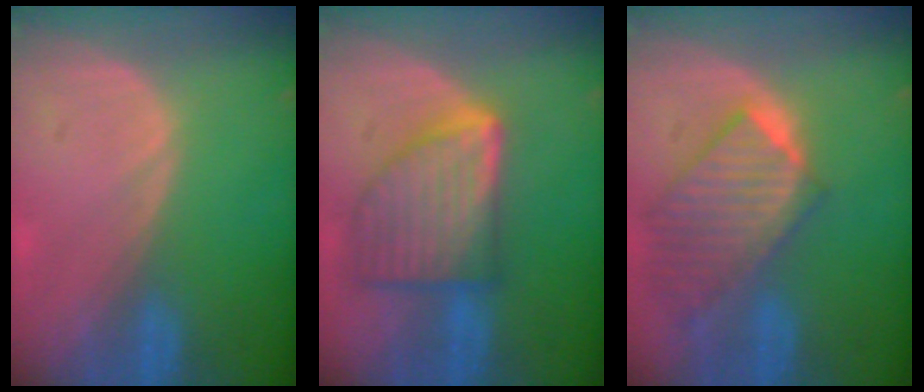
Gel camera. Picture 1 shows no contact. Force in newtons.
{"total": 9.4, "press": 9.3, "slide": 0.6}
{"total": 10.0, "press": 8.8, "slide": 4.7}